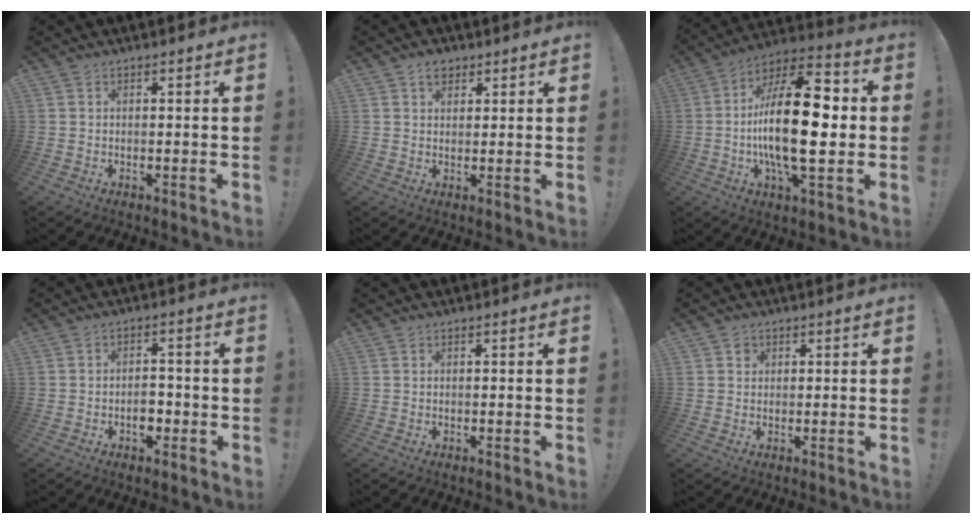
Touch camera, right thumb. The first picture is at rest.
{"total": 3.9, "force": [2.7, 2.6, 1.3], "torque": [-0.001, -0.010, 0.045]}
{"total": 24.5, "force": [-1.2, 9.7, 22.5], "torque": [-0.395, -0.003, -0.027]}
{"total": 4.4, "force": [-1.4, 3.2, 2.7], "torque": [-0.028, 0.005, -0.027]}
{"total": 0.0}
{"total": 2.0, "force": [1.0, 1.7, 0.3], "torque": [0.000, -0.003, 0.016]}